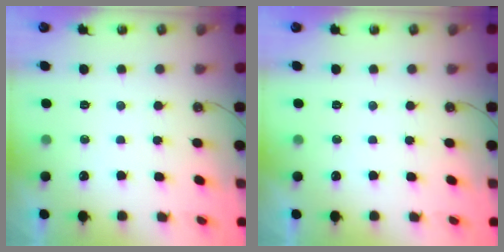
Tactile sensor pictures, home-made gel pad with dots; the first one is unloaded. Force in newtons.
{"total": 0.0}